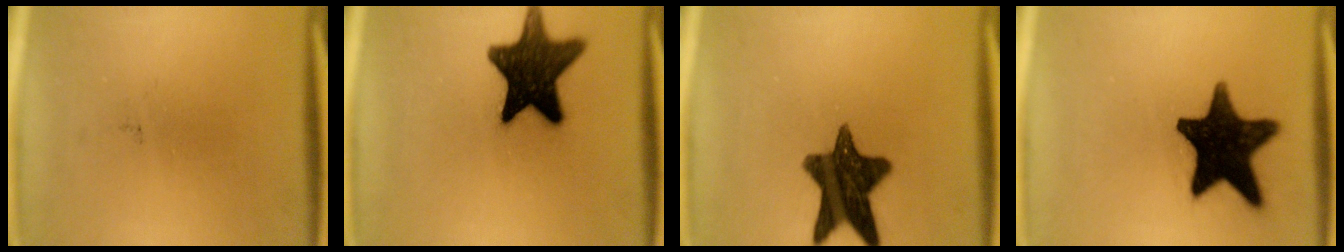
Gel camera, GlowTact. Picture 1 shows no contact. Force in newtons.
{"total": 16.0}
{"total": 13.5}
{"total": 17.9}